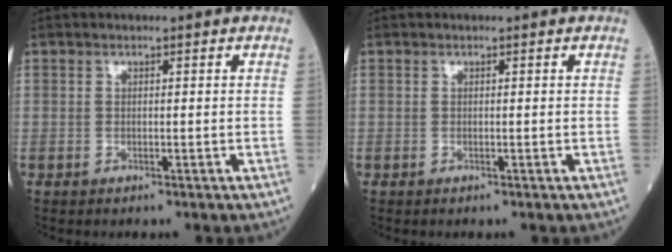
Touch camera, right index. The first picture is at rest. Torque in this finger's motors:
{"motor_torque": [0.00, 0.00, 0.00, -0.01]}